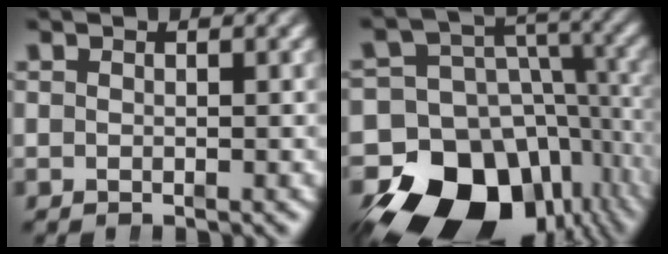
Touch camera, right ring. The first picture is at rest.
{"total": 20.7, "force": [-9.4, 14.9, 11.0], "torque": [-0.193, -0.089, -0.128]}